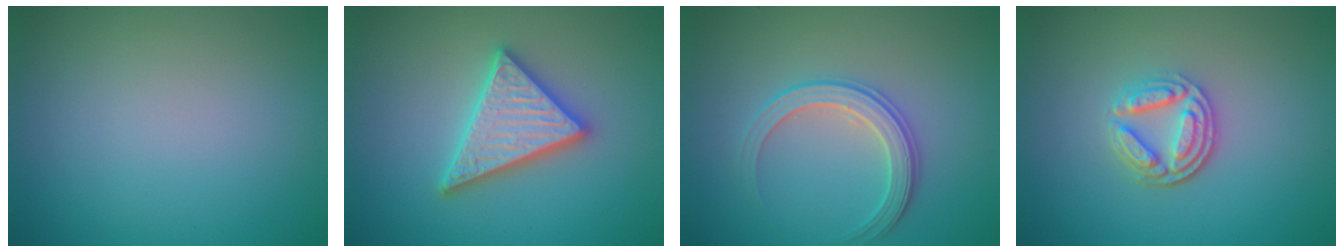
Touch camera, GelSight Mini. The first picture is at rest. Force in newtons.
{"total": 4.9, "press": 4.8, "slide": 0.7}
{"total": 2.8, "press": 2.8, "slide": 0.3}
{"total": 3.9, "press": 3.2, "slide": 2.2}